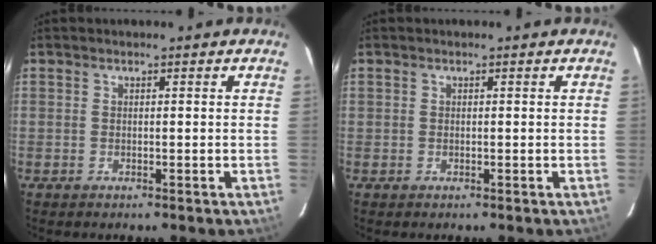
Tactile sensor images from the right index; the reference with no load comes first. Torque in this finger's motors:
{"motor_torque": [0.04, 0.02, 0.01, 0.01]}